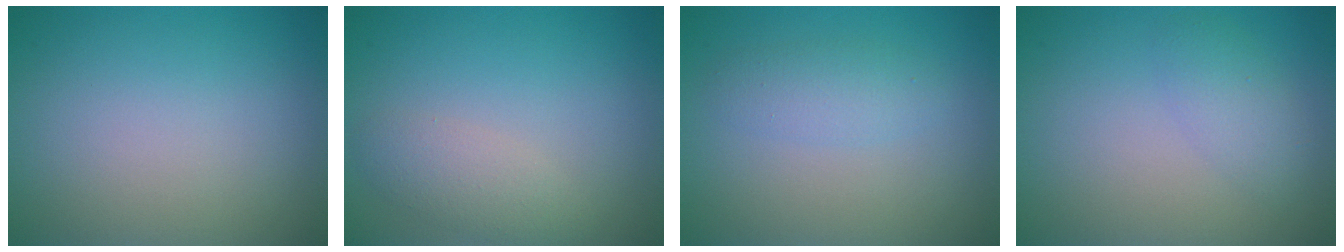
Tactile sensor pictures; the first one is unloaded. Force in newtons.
{"total": 2.3, "press": 2.3, "slide": 0.2}
{"total": 1.0, "press": 1.0, "slide": 0.0}
{"total": 2.0, "press": 2.0, "slide": 0.2}